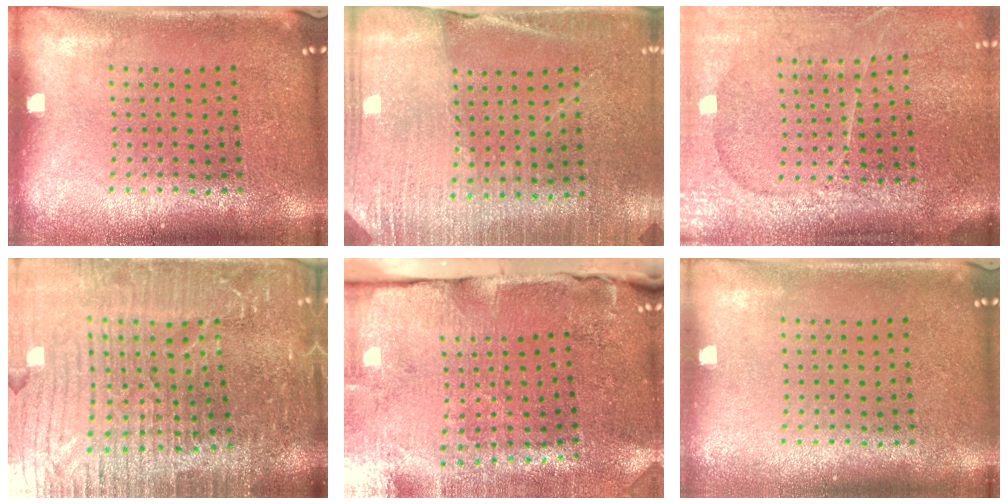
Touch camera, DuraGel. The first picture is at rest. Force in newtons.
{"total": 2.7, "press": 2.7, "slide": 0.6}
{"total": 4.2, "press": 3.5, "slide": 2.2}
{"total": 5.9, "press": 5.3, "slide": 2.6}
{"total": 4.8, "press": 3.9, "slide": 2.9}
{"total": 0.0}